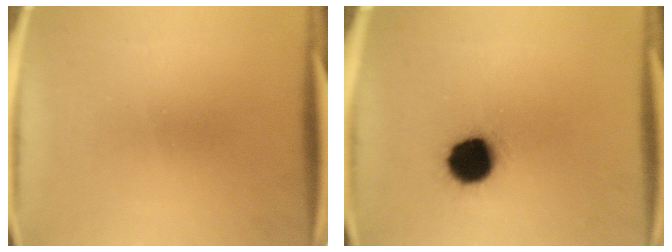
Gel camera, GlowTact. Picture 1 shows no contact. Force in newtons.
{"total": 12.3}